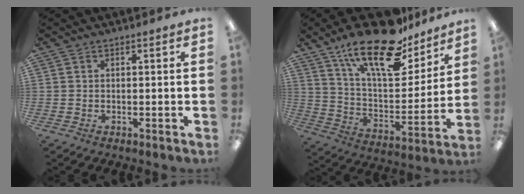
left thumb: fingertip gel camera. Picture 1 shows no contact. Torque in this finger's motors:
{"motor_torque": [0.32, 0.34, 1.45, -1.32, 0.39]}